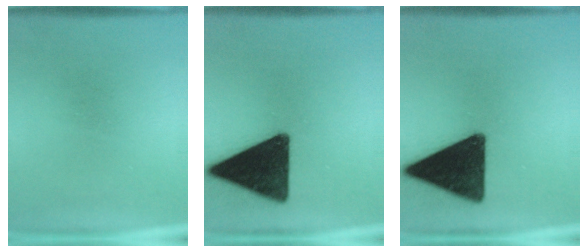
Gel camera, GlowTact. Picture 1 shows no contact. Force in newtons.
{"total": 17.5}
{"total": 17.5}